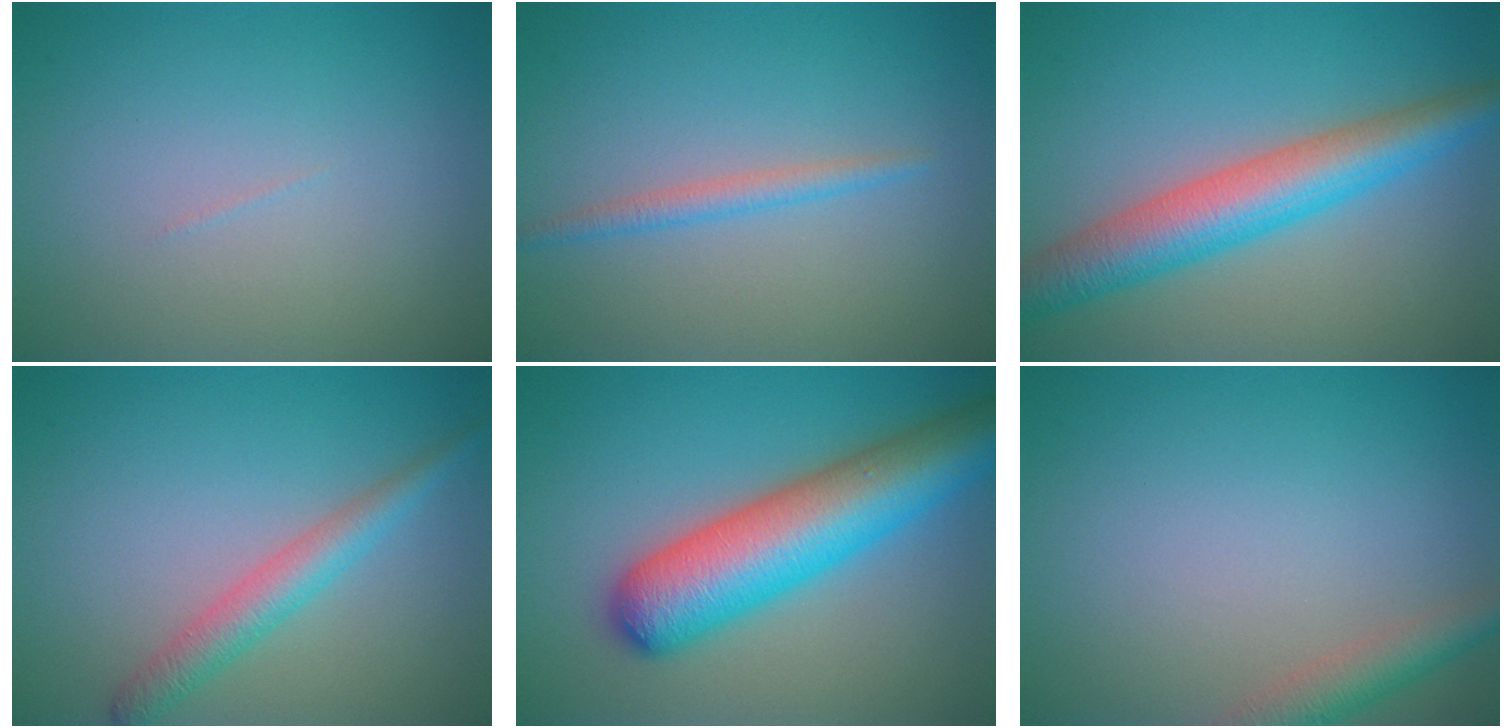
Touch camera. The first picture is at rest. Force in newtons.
{"total": 1.6, "press": 1.6, "slide": 0.0}
{"total": 6.7, "press": 6.7, "slide": 0.3}
{"total": 2.8, "press": 2.8, "slide": 0.1}
{"total": 9.7, "press": 9.7, "slide": 0.3}
{"total": 2.9, "press": 2.9, "slide": 0.2}